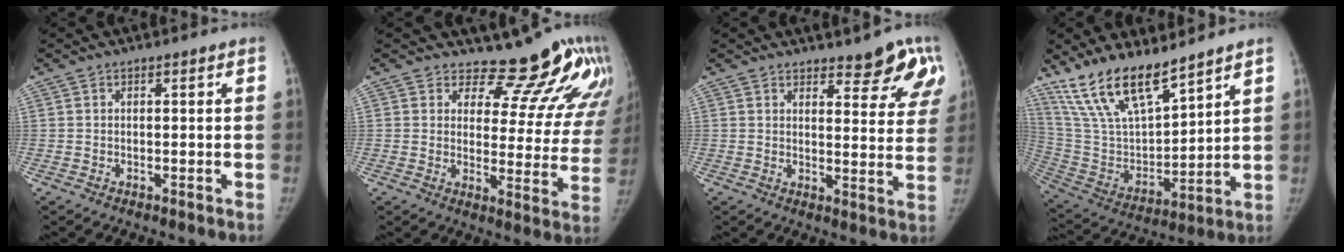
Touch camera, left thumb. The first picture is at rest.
{"total": 14.8, "force": [13.5, 4.5, 4.0], "torque": [0.000, -0.133, 0.151]}
{"total": 10.4, "force": [7.8, 3.6, 5.7], "torque": [-0.029, -0.048, 0.083]}
{"total": 16.9, "force": [12.9, 5.2, 9.5], "torque": [-0.153, -0.061, 0.260]}